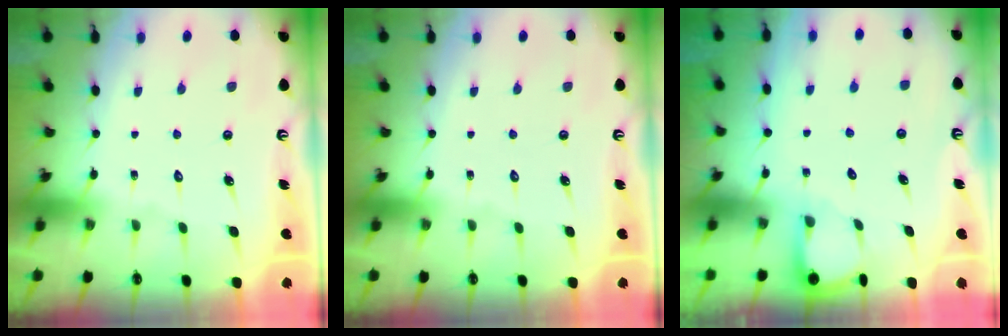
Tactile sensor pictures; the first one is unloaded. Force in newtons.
{"total": 0.0}
{"total": 1.8, "press": 1.8, "slide": 0.1}